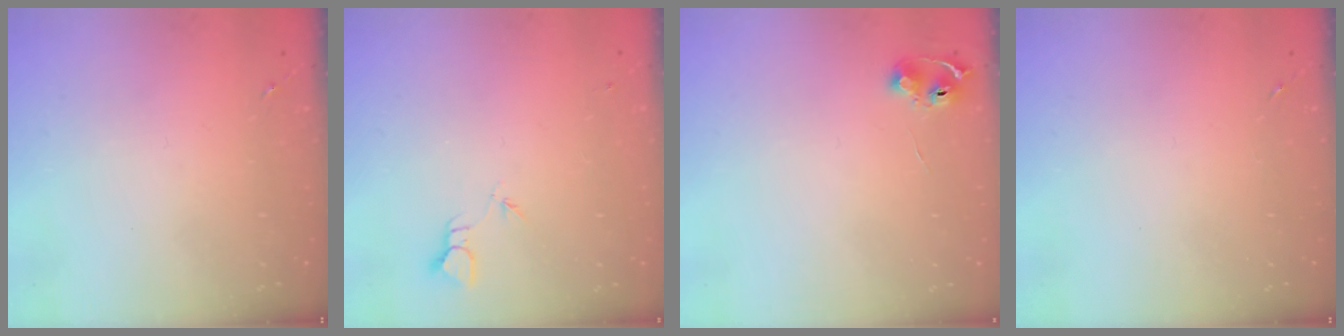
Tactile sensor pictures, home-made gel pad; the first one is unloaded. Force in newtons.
{"total": 2.3, "press": 2.3, "slide": 0.1}
{"total": 6.3, "press": 6.3, "slide": 0.8}
{"total": 0.0}